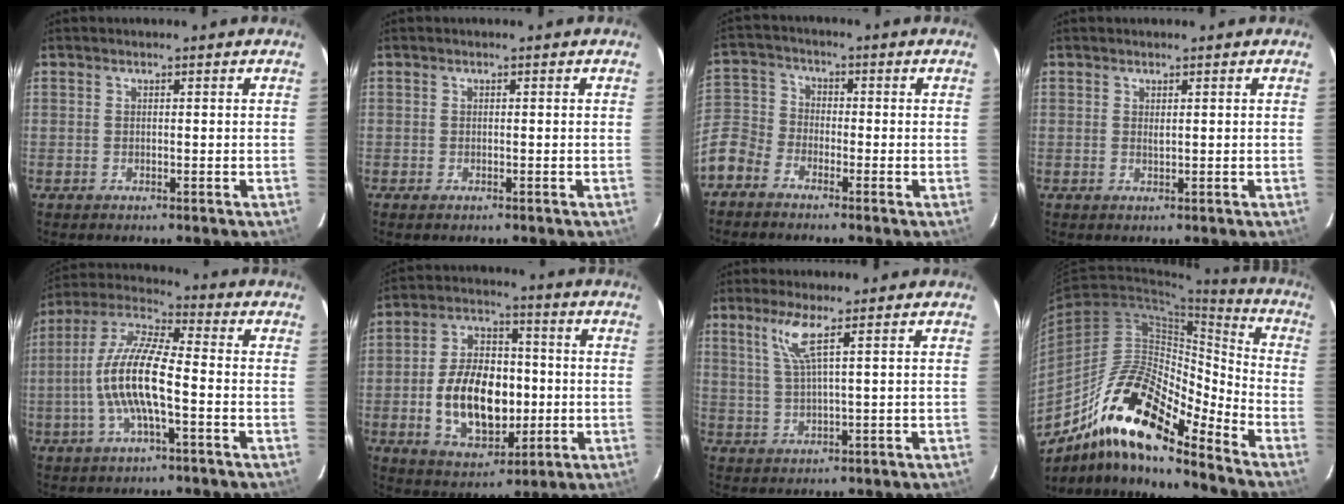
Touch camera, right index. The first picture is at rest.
{"total": 0.6, "force": [-0.4, 0.4, 0.2], "torque": [-0.004, -0.003, -0.008]}
{"total": 7.8, "force": [-5.0, 5.4, 2.6], "torque": [-0.062, 0.017, -0.119]}
{"total": 0.8, "force": [0.4, 0.3, 0.6], "torque": [-0.011, 0.001, 0.007]}
{"total": 13.0, "force": [-2.7, 2.9, 12.4], "torque": [-0.252, 0.004, -0.058]}
{"total": 16.0, "force": [-2.3, 9.6, 12.5], "torque": [-0.245, 0.016, -0.025]}
{"total": 4.9, "force": [2.6, -0.4, 4.2], "torque": [-0.086, -0.003, 0.058]}
{"total": 19.4, "force": [-13.7, 4.7, 12.9], "torque": [-0.214, 0.001, -0.260]}